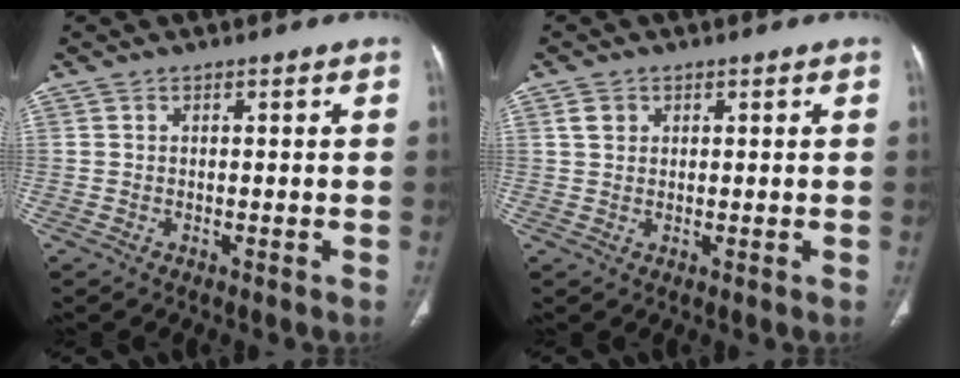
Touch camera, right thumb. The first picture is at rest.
{"total": 2.4, "force": [1.0, 1.8, 1.1], "torque": [-0.012, -0.002, 0.021]}